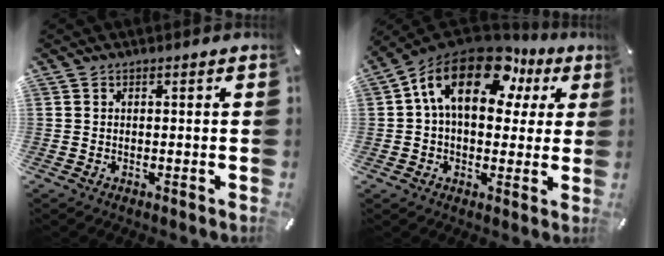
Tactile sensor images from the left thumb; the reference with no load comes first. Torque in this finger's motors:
{"motor_torque": [2.54, 2.47, 1.52, -1.25, 0.40]}